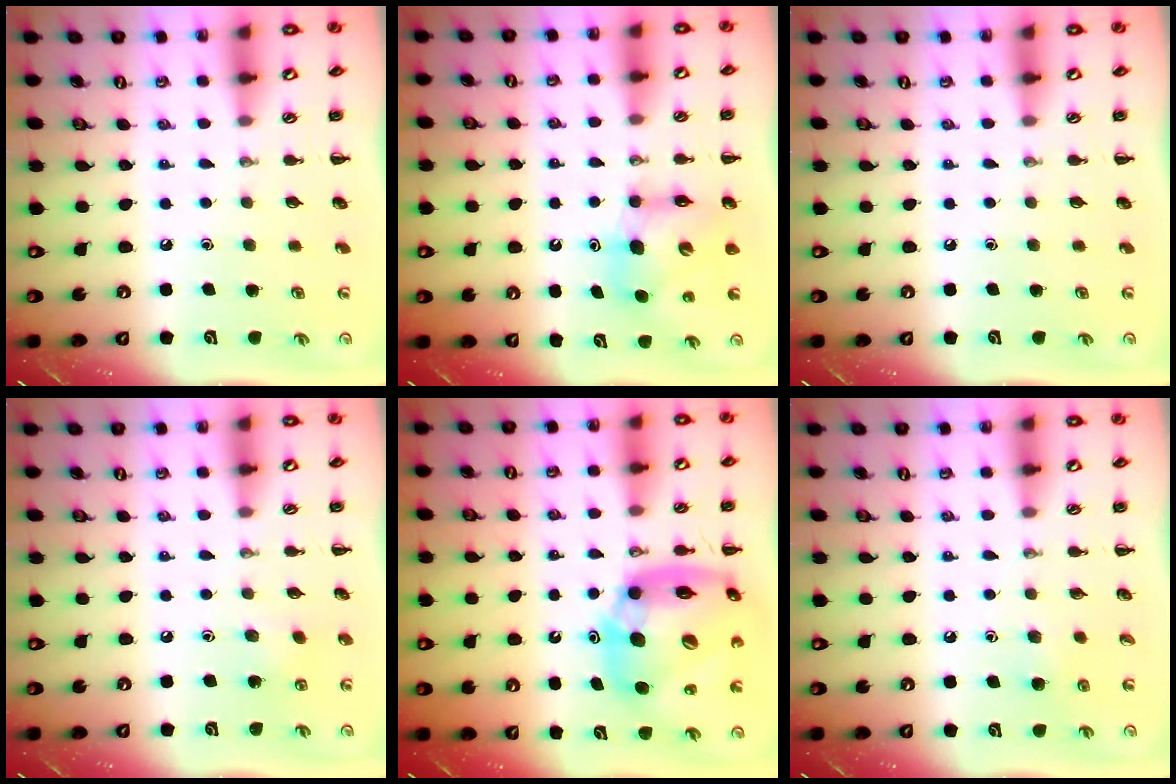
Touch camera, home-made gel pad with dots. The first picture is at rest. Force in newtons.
{"total": 7.2, "press": 7.2, "slide": 0.4}
{"total": 0.0}
{"total": 5.5, "press": 5.2, "slide": 1.5}
{"total": 18.2, "press": 17.5, "slide": 5.1}
{"total": 3.0, "press": 2.7, "slide": 1.3}